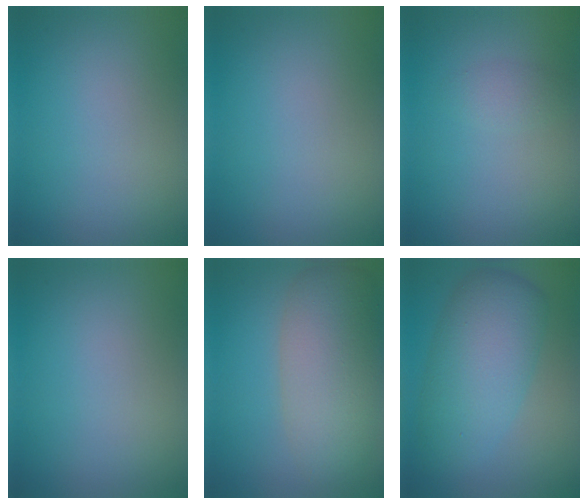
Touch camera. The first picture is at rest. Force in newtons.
{"total": 0.0}
{"total": 1.1, "press": 1.1, "slide": 0.0}
{"total": 0.0}
{"total": 7.5, "press": 7.5, "slide": 0.3}
{"total": 7.2, "press": 7.2, "slide": 0.2}